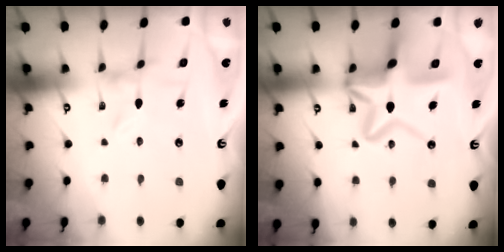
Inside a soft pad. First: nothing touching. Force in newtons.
{"total": 16.5, "press": 16.5, "slide": 1.5}